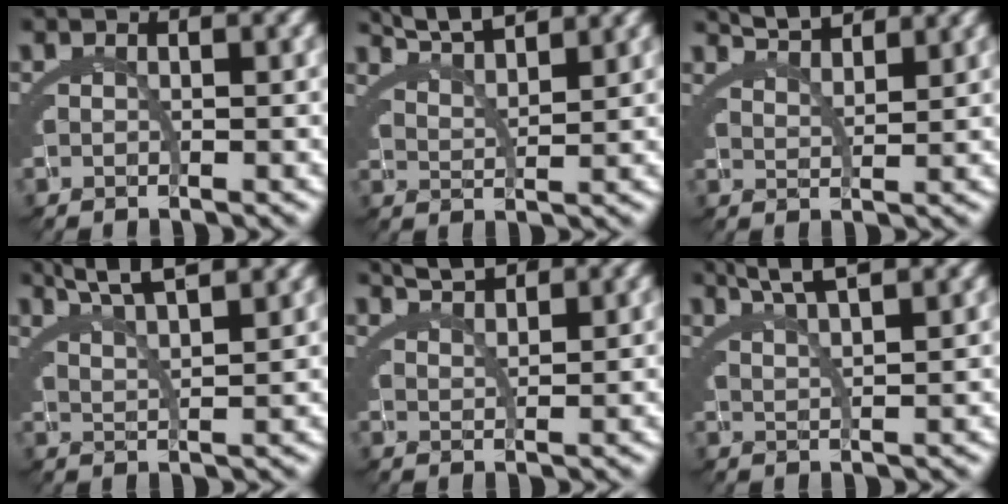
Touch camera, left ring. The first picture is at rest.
{"total": 5.6, "force": [5.2, -1.2, 1.4], "torque": [-0.012, 0.016, 0.089]}
{"total": 4.5, "force": [4.3, -1.1, 0.9], "torque": [-0.001, 0.009, 0.075]}
{"total": 4.7, "force": [4.2, -1.5, 1.5], "torque": [-0.017, 0.008, 0.075]}
{"total": 3.6, "force": [3.4, -1.1, 0.6], "torque": [0.001, 0.007, 0.063]}
{"total": 4.3, "force": [3.7, -1.7, 1.4], "torque": [-0.012, 0.010, 0.067]}